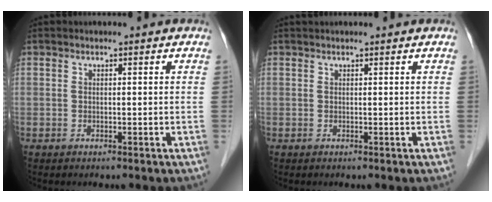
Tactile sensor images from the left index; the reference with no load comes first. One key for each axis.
{"total": 0.9, "fx": 0.9, "fy": 0.0, "fz": 0.2, "tx": -0.005, "ty": 0.012, "tz": 0.017}